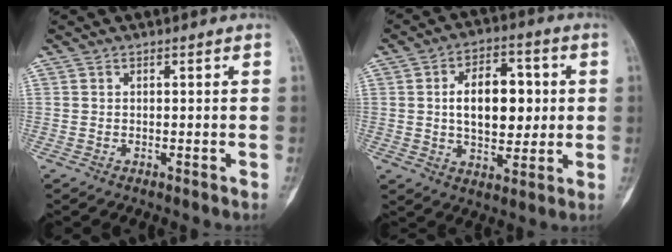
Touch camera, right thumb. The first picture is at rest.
{"total": 13.0, "force": [1.3, 7.8, 10.4], "torque": [-0.125, 0.006, 0.022]}